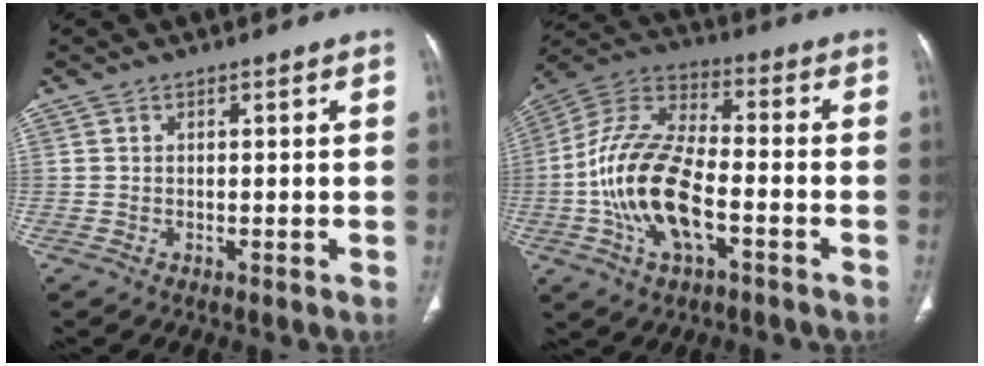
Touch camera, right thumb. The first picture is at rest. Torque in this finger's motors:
{"motor_torque": [-0.28, 1.55, 2.15, -0.63, 0.25]}